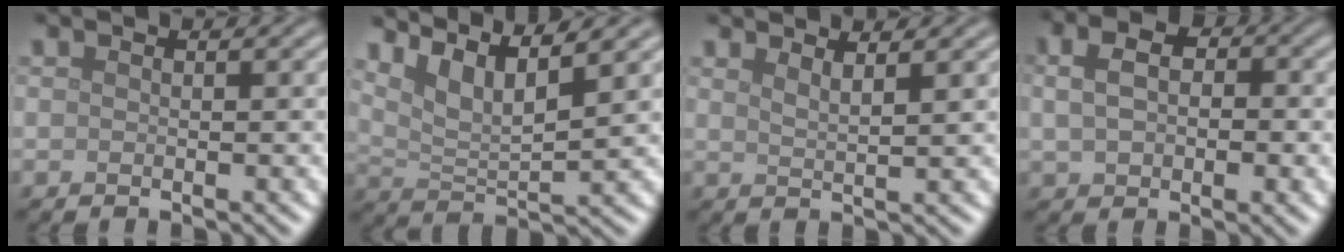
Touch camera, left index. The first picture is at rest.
{"total": 5.6, "force": [3.6, 1.4, 4.0], "torque": [-0.079, 0.003, 0.071]}
{"total": 2.2, "force": [1.7, 0.6, 1.2], "torque": [-0.007, 0.005, 0.017]}
{"total": 5.2, "force": [0.9, 3.7, 3.5], "torque": [-0.053, 0.014, -0.001]}